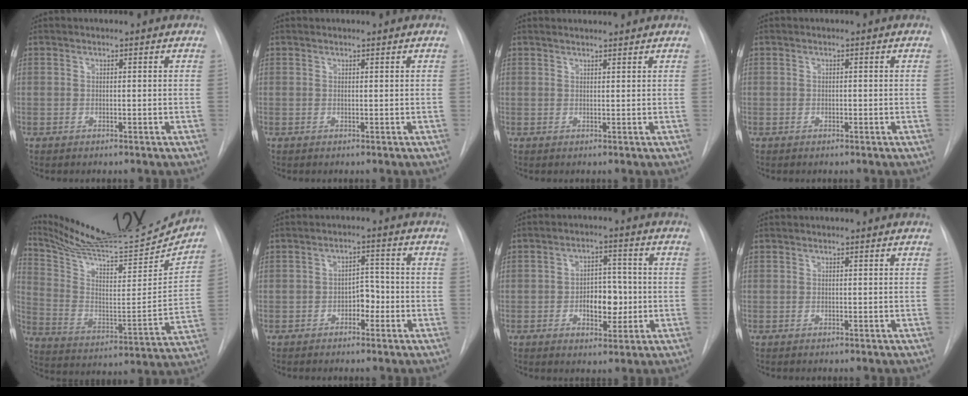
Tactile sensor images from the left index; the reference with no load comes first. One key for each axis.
{"total": 1.2, "fx": 1.1, "fy": 0.0, "fz": 0.4, "tx": -0.007, "ty": 0.013, "tz": 0.017}
{"total": 3.2, "fx": 3.1, "fy": 0.1, "fz": 0.7, "tx": -0.015, "ty": 0.019, "tz": 0.044}
{"total": 0.0}
{"total": 25.0, "fx": 23.6, "fy": 1.7, "fz": 8.1, "tx": -0.145, "ty": -0.071, "tz": 0.348}
{"total": 3.2, "fx": -1.4, "fy": 1.9, "fz": 2.2, "tx": -0.025, "ty": 0.010, "tz": -0.026}
{"total": 6.4, "fx": -1.1, "fy": 3.6, "fz": 5.1, "tx": -0.075, "ty": 0.011, "tz": -0.012}
{"total": 0.0}